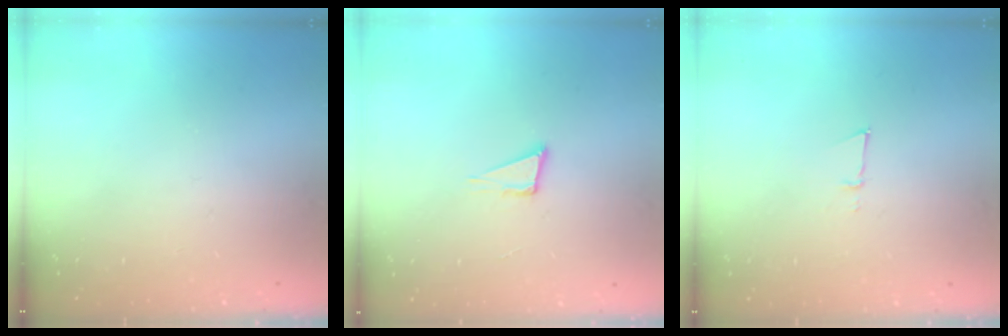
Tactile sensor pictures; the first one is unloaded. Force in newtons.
{"total": 5.1, "press": 3.9, "slide": 3.2}
{"total": 3.8, "press": 3.7, "slide": 1.0}